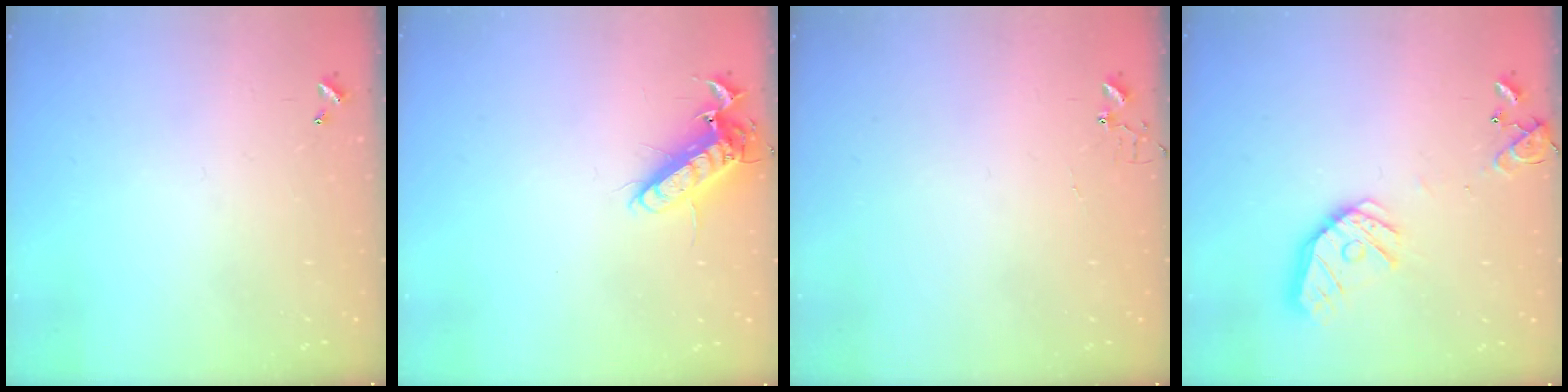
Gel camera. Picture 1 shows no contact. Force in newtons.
{"total": 12.7, "press": 12.5, "slide": 2.1}
{"total": 3.9, "press": 3.9, "slide": 0.3}
{"total": 15.8, "press": 15.5, "slide": 2.5}